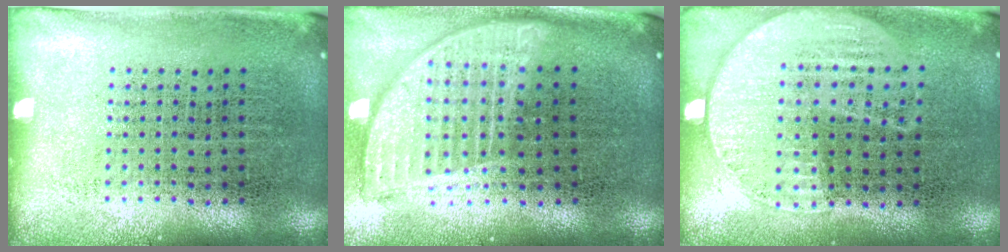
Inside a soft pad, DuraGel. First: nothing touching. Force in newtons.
{"total": 1.9, "press": 1.5, "slide": 1.1}
{"total": 1.2, "press": 1.0, "slide": 0.6}